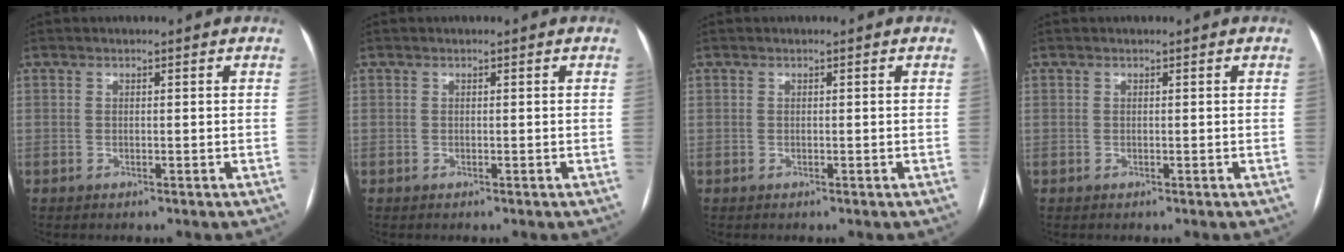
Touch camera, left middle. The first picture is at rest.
{"total": 0.0}
{"total": 0.0}
{"total": 0.0}